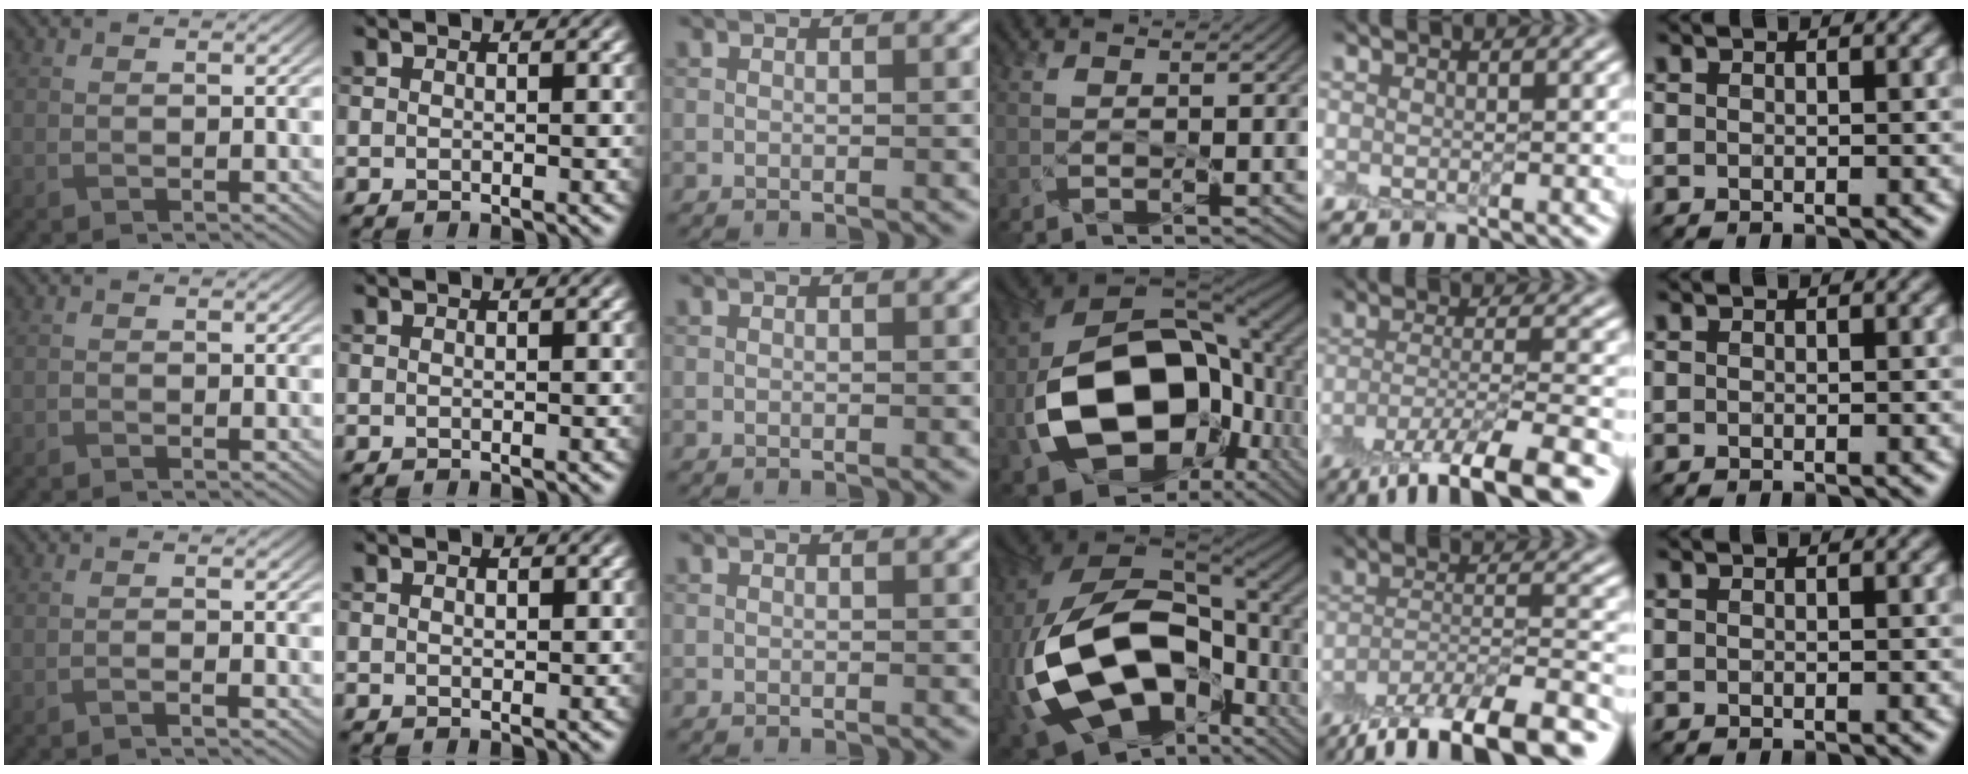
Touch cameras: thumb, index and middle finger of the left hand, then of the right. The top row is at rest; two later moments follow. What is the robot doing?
{"motion": "peel", "object": "plastic screen protector"}